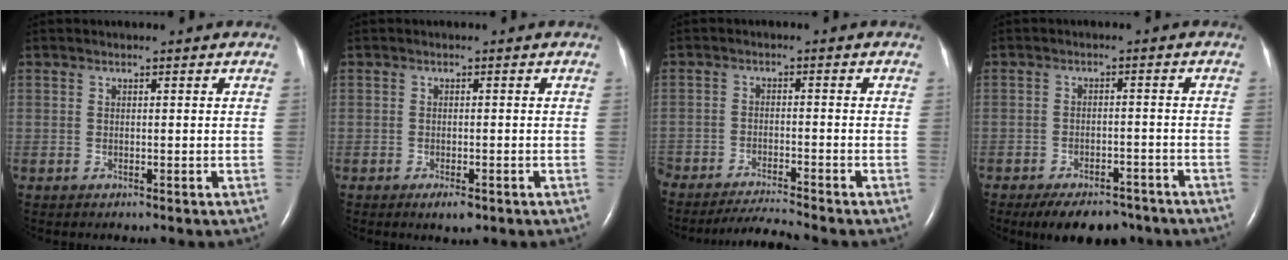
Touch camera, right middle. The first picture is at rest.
{"total": 2.1, "force": [-1.2, 0.7, 1.5], "torque": [-0.028, -0.004, -0.016]}
{"total": 5.5, "force": [-5.2, -1.2, 1.2], "torque": [-0.017, -0.015, -0.095]}
{"total": 9.7, "force": [-7.7, 4.2, 4.1], "torque": [-0.054, -0.001, -0.107]}